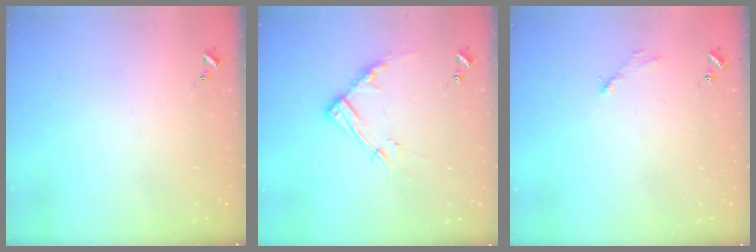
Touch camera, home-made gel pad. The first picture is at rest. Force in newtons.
{"total": 13.1, "press": 13.0, "slide": 1.3}
{"total": 2.6, "press": 2.6, "slide": 0.3}